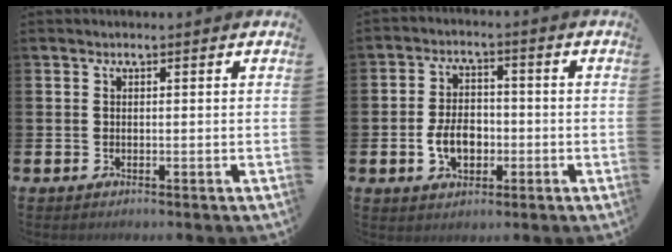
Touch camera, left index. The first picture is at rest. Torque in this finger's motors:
{"motor_torque": [0.86, 0.15, 0.39, 0.07]}